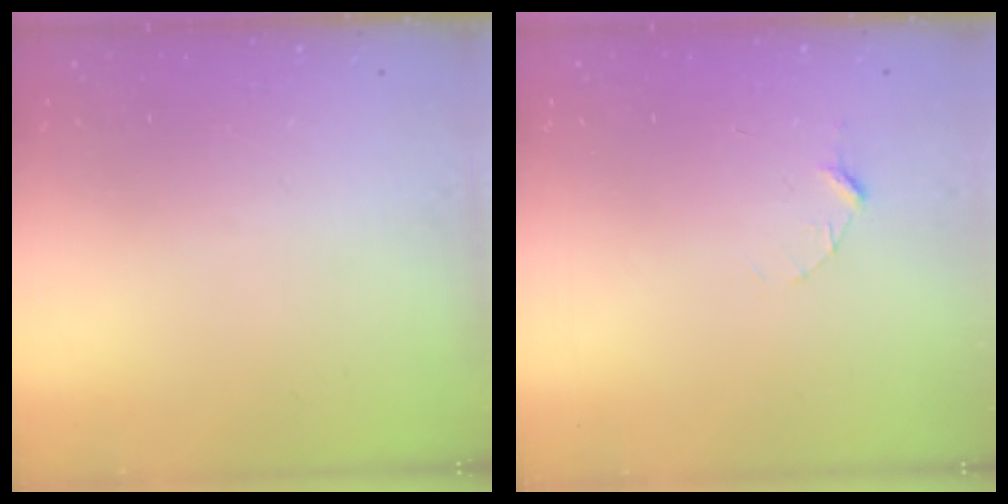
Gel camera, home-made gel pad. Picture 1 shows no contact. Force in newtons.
{"total": 2.9, "press": 2.9, "slide": 0.3}